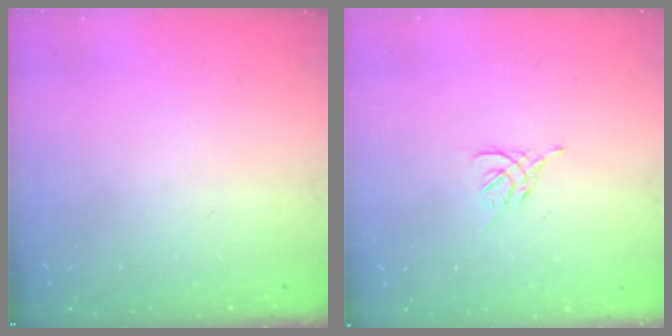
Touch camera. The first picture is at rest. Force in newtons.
{"total": 2.6, "press": 2.5, "slide": 0.7}